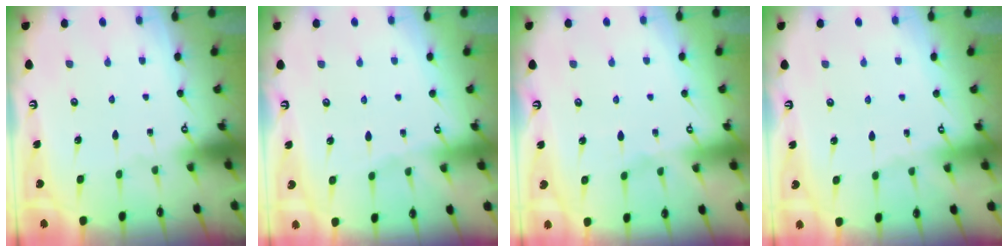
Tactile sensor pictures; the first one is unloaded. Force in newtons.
{"total": 2.4, "press": 2.4, "slide": 0.4}
{"total": 2.8, "press": 2.8, "slide": 0.5}
{"total": 1.9, "press": 1.8, "slide": 0.5}